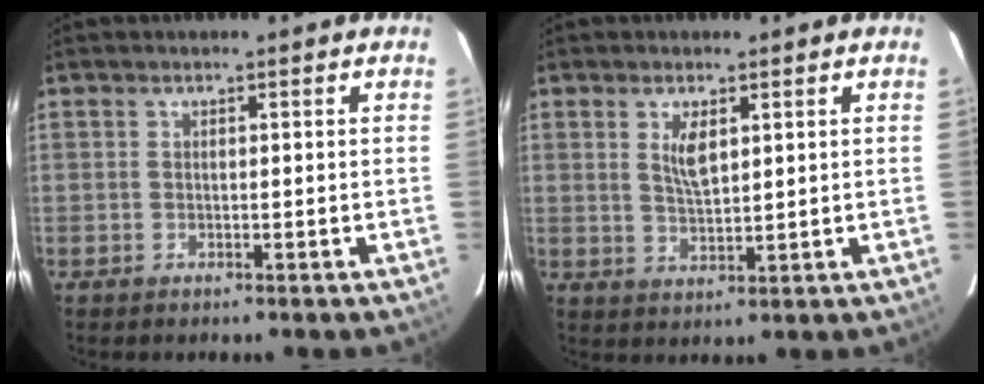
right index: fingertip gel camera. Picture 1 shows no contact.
{"total": 4.4, "force": [1.6, 1.8, 3.7], "torque": [-0.066, -0.002, 0.034]}